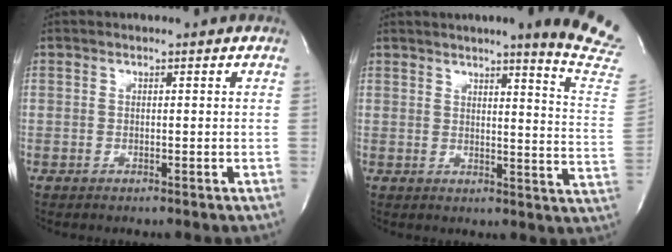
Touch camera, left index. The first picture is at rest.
{"total": 14.4, "force": [11.8, -1.2, 8.2], "torque": [-0.097, -0.081, 0.123]}